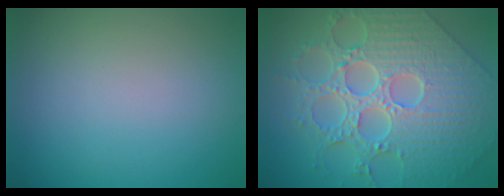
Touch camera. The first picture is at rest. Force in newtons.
{"total": 9.4, "press": 7.0, "slide": 6.2}